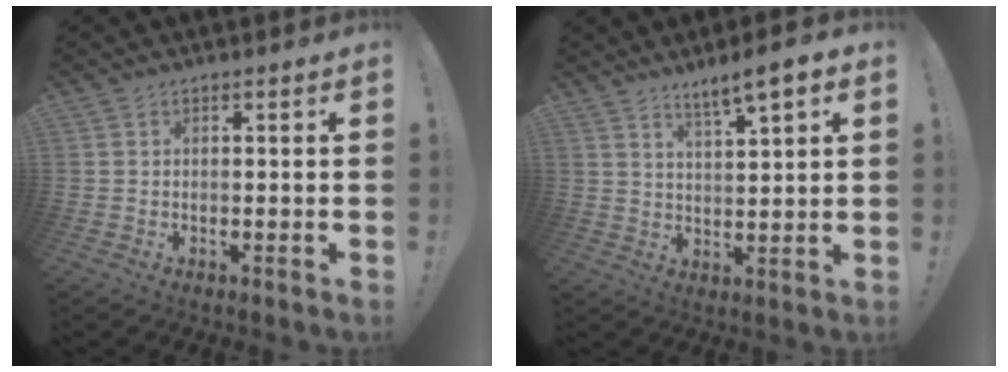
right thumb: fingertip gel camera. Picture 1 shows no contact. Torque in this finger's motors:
{"motor_torque": [-0.56, 0.79, 0.17, 0.14, 0.20]}